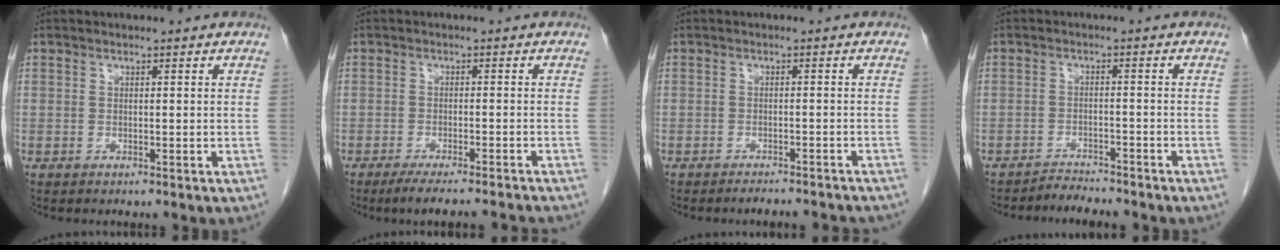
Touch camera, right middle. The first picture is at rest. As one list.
[{"total": 10.3, "force": [-9.2, 0.2, 4.7], "torque": [-0.054, -0.015, -0.127]}, {"total": 7.8, "force": [-7.3, 1.4, 2.3], "torque": [-0.020, -0.005, -0.083]}, {"total": 3.2, "force": [-3.2, 0.1, 0.2], "torque": [-0.002, -0.011, -0.052]}]